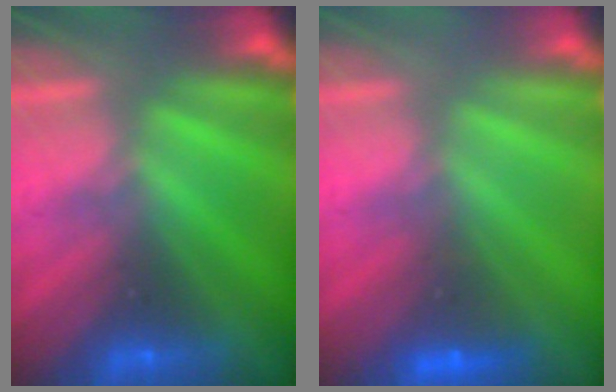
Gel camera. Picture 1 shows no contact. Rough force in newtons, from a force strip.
{"total": 2.0}